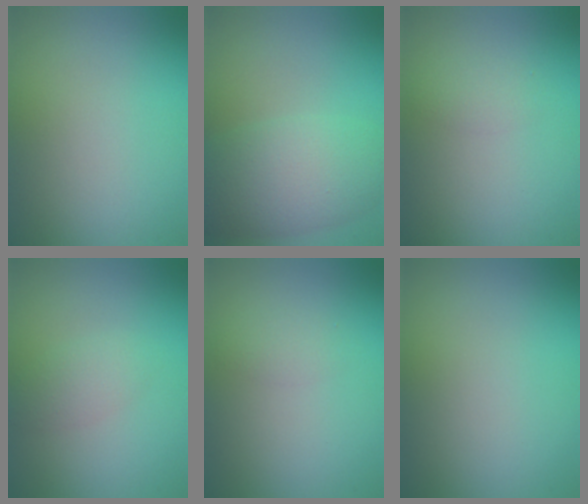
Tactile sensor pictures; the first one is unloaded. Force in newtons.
{"total": 6.1, "press": 6.1, "slide": 0.1}
{"total": 1.3, "press": 1.3, "slide": 0.0}
{"total": 1.6, "press": 1.6, "slide": 0.1}
{"total": 1.3, "press": 1.3, "slide": 0.0}
{"total": 0.0}